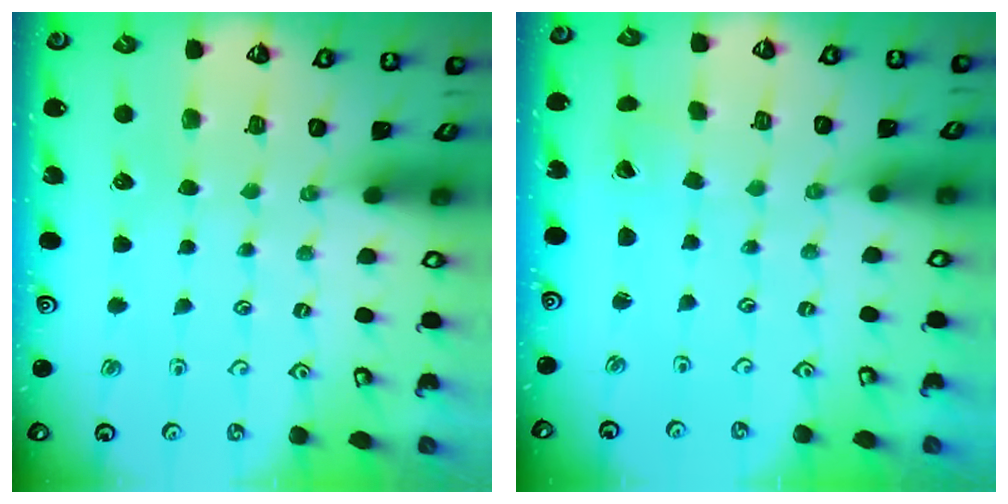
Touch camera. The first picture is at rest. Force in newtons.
{"total": 1.0, "press": 1.0, "slide": 0.1}